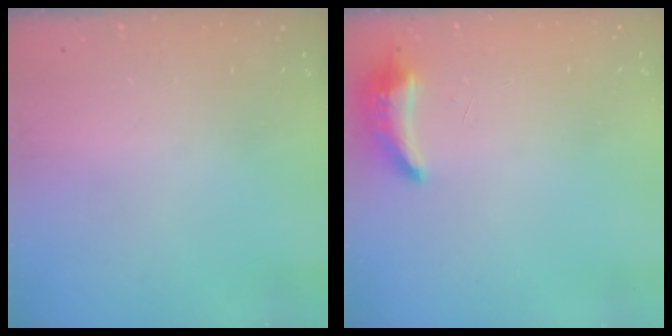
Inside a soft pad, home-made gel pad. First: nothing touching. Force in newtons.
{"total": 8.3, "press": 8.1, "slide": 1.5}